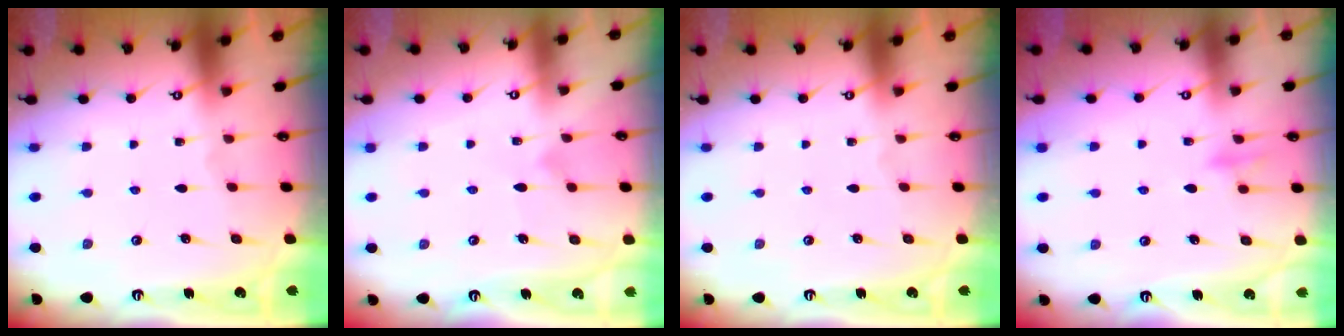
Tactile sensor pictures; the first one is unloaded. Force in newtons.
{"total": 7.5, "press": 7.5, "slide": 0.2}
{"total": 0.0}
{"total": 8.2, "press": 8.2, "slide": 0.6}